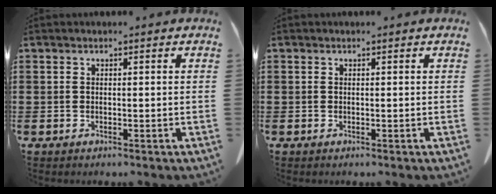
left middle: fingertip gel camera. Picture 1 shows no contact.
{"total": 0.0}